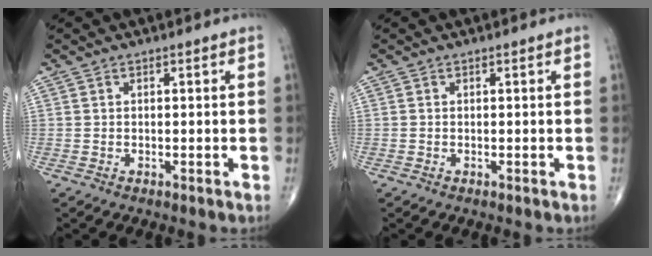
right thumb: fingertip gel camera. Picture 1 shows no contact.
{"total": 0.0}